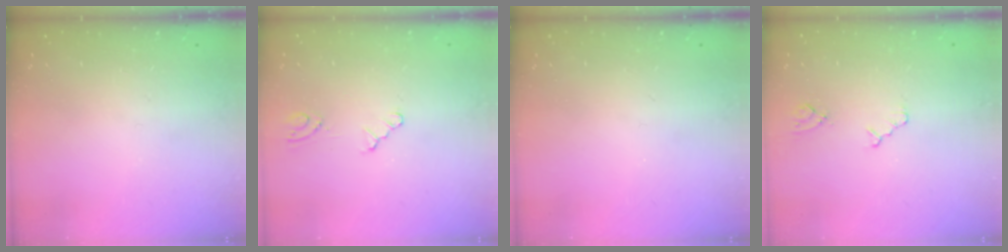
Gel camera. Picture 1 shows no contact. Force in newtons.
{"total": 2.1, "press": 2.1, "slide": 0.3}
{"total": 0.0}
{"total": 2.9, "press": 2.9, "slide": 0.5}